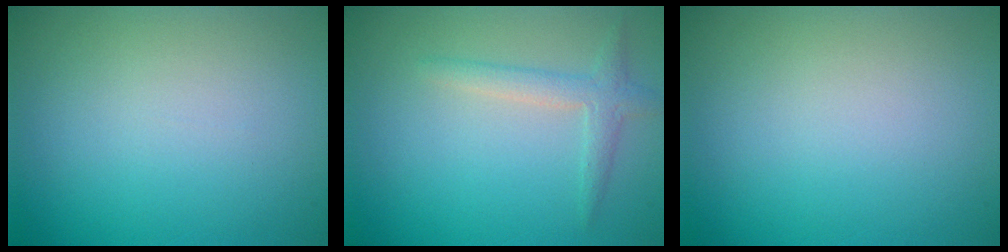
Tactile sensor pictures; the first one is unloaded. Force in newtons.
{"total": 2.1, "press": 2.1, "slide": 0.1}
{"total": 0.0}